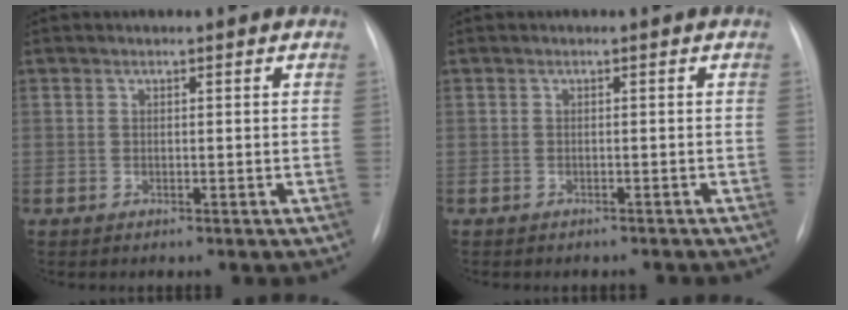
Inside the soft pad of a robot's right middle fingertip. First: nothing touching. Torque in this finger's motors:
{"motor_torque": [0.07, -0.07, 0.03, 0.03]}